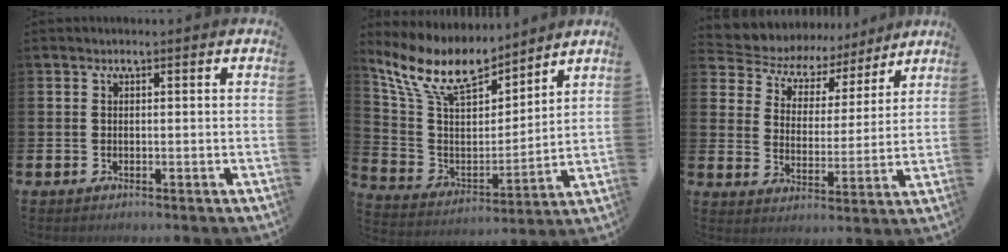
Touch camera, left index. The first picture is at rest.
{"total": 11.0, "force": [9.4, 4.0, 4.2], "torque": [-0.131, -0.056, 0.169]}
{"total": 5.7, "force": [4.8, 2.9, 0.3], "torque": [-0.036, -0.042, 0.079]}